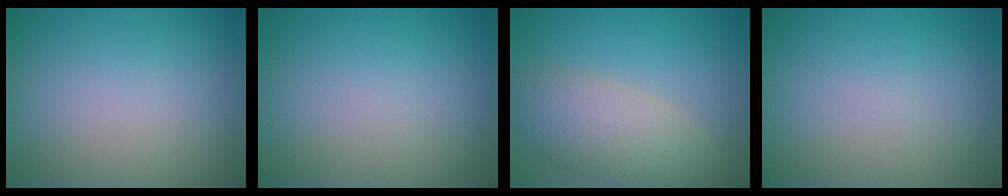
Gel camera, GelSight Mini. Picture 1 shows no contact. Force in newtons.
{"total": 0.0}
{"total": 5.2, "press": 5.2, "slide": 0.5}
{"total": 0.0}